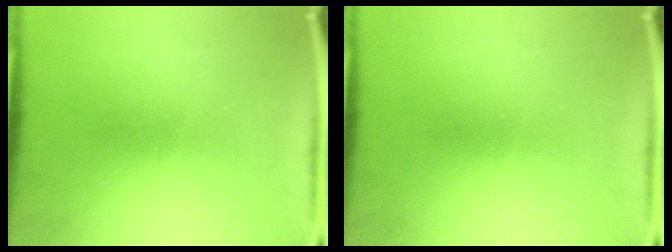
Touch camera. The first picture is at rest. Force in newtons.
{"total": 0.0}